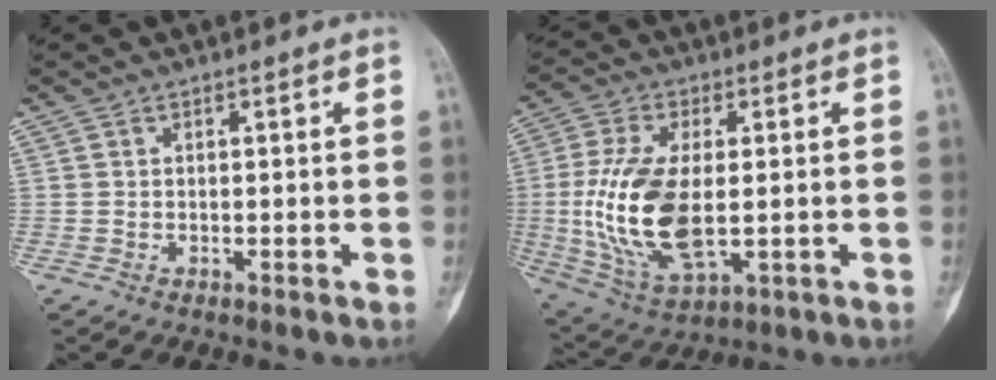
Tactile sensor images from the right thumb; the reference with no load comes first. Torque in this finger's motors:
{"motor_torque": [2.32, 1.83, 1.43, -1.34, 0.60]}